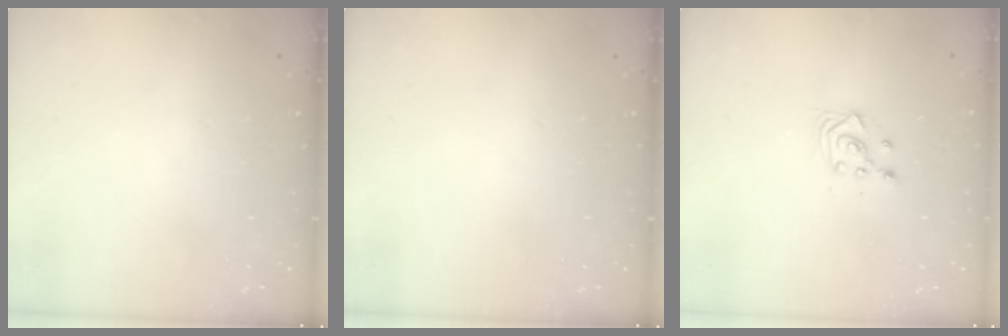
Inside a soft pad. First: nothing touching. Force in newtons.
{"total": 0.0}
{"total": 3.4, "press": 3.1, "slide": 1.2}